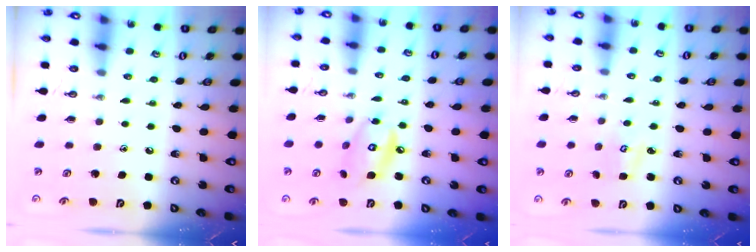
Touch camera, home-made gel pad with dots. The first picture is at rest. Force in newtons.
{"total": 10.2, "press": 10.2, "slide": 0.5}
{"total": 2.8, "press": 2.8, "slide": 0.2}